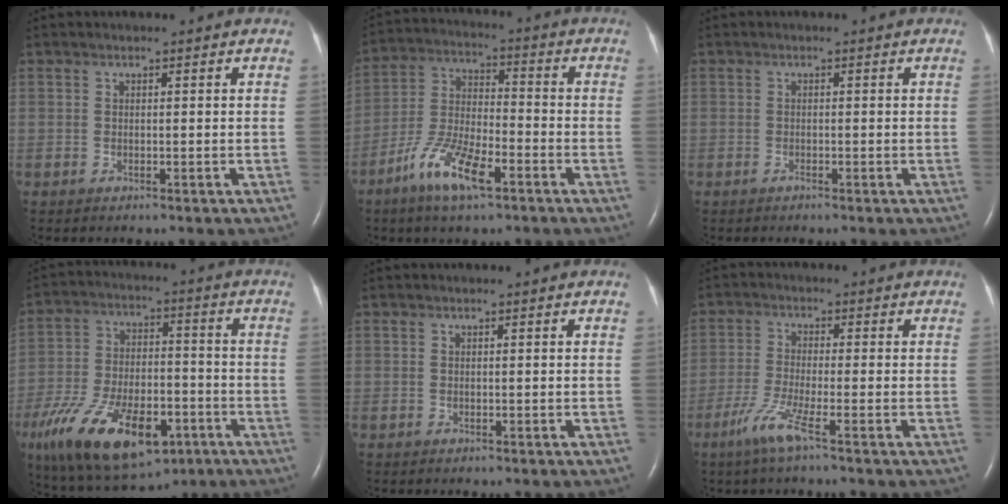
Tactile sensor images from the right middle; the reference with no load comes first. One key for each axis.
{"total": 10.5, "fx": -6.0, "fy": 2.8, "fz": 8.1, "tx": -0.171, "ty": -0.001, "tz": -0.113}
{"total": 0.0}
{"total": 21.2, "fx": -11.0, "fy": 9.6, "fz": 15.4, "tx": -0.307, "ty": -0.019, "tz": -0.178}
{"total": 0.0}
{"total": 5.2, "fx": -3.1, "fy": -0.3, "fz": 4.1, "tx": -0.092, "ty": -0.014, "tz": -0.068}